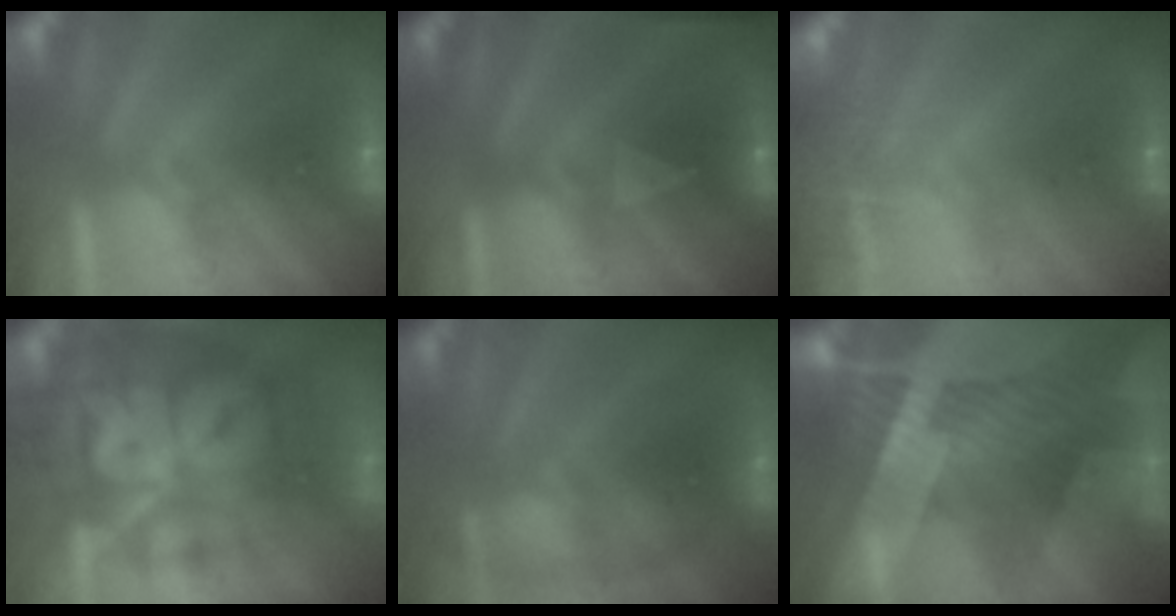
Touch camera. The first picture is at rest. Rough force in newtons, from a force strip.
{"total": 3.0}
{"total": 5.5}
{"total": 10.2}
{"total": 2.2}
{"total": 8.4}